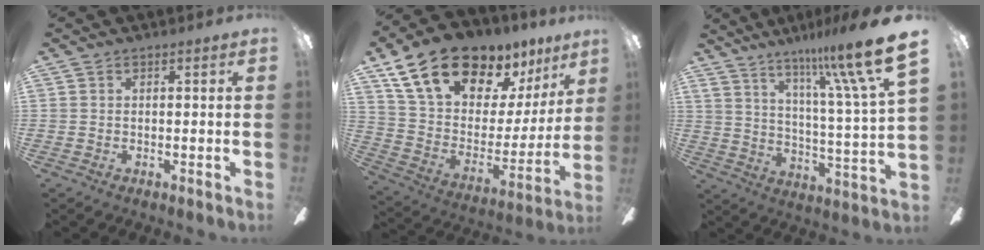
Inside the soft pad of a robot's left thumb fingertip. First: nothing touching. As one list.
[{"total": 20.7, "force": [15.5, 10.0, 9.5], "torque": [-0.173, -0.100, 0.290]}, {"total": 17.5, "force": [12.1, 1.7, 12.5], "torque": [-0.208, -0.080, 0.187]}]